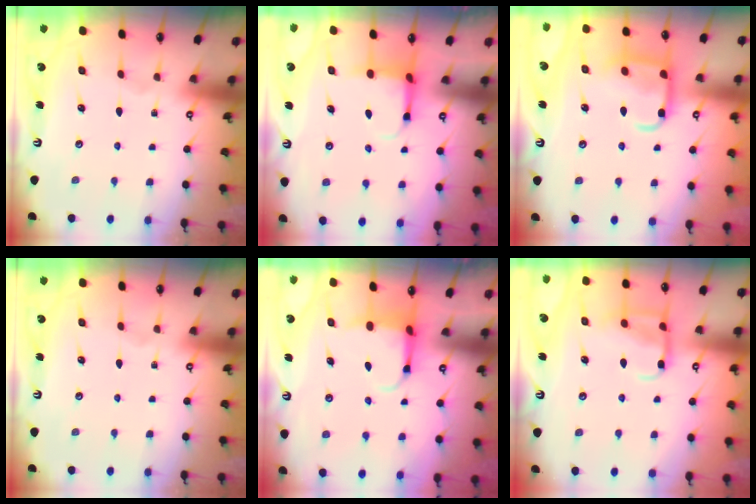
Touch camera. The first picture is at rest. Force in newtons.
{"total": 3.8, "press": 3.6, "slide": 1.3}
{"total": 12.1, "press": 12.1, "slide": 1.1}
{"total": 0.0}
{"total": 3.8, "press": 3.7, "slide": 1.1}
{"total": 10.9, "press": 10.9, "slide": 1.0}